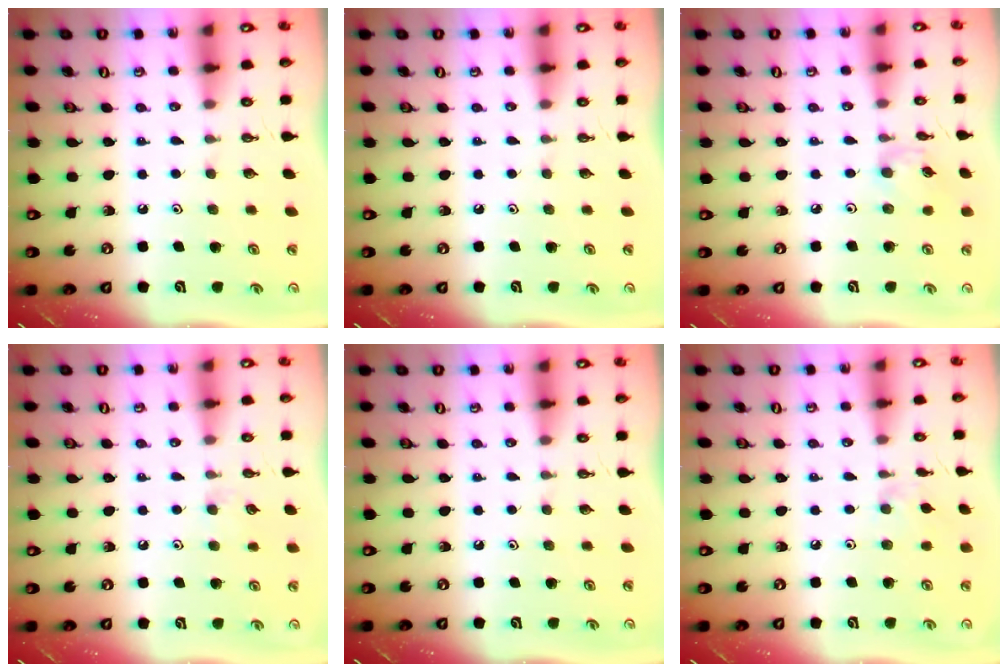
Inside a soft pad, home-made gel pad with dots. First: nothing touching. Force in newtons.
{"total": 0.0}
{"total": 3.8, "press": 3.8, "slide": 0.3}
{"total": 3.5, "press": 3.4, "slide": 0.6}
{"total": 0.0}
{"total": 3.4, "press": 3.3, "slide": 0.6}